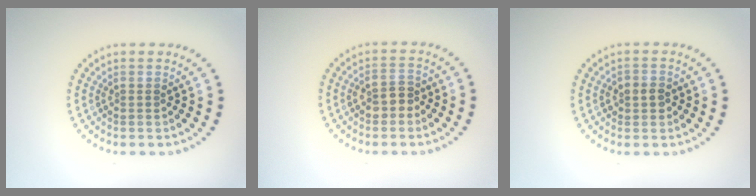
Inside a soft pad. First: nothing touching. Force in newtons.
{"total": 2.1, "press": 2.0, "slide": 0.4}
{"total": 1.8, "press": 1.7, "slide": 0.4}